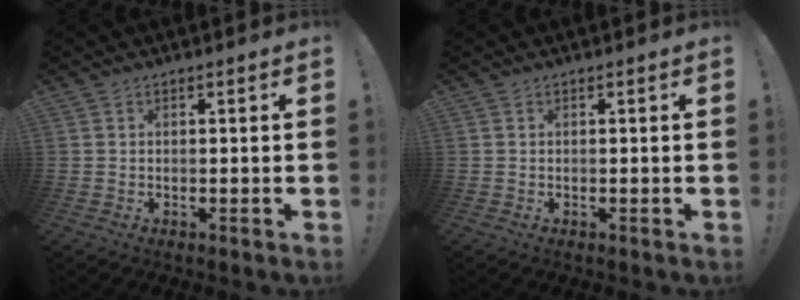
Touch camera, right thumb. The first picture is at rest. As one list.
[{"total": 0.0}]